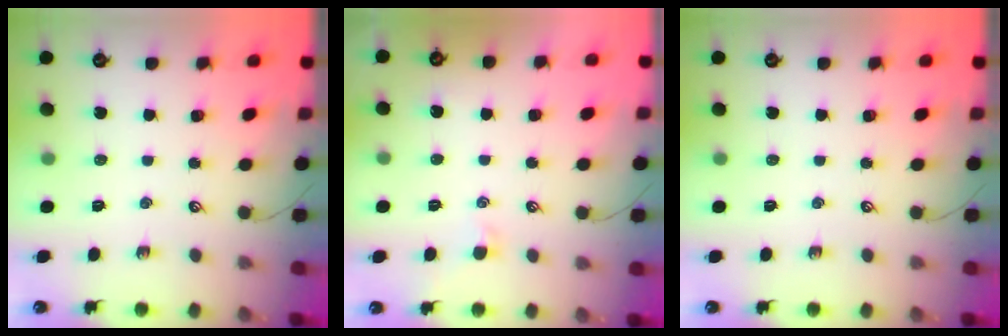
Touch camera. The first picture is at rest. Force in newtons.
{"total": 0.7, "press": 0.5, "slide": 0.5}
{"total": 0.0}